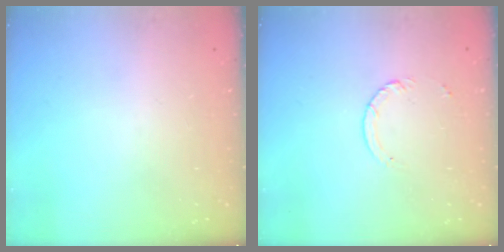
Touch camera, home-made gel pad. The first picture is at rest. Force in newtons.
{"total": 3.9, "press": 3.9, "slide": 0.4}